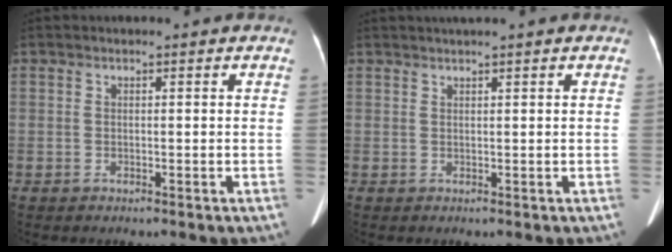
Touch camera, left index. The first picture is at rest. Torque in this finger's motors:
{"motor_torque": [-0.09, -0.06, 0.01, 0.05]}